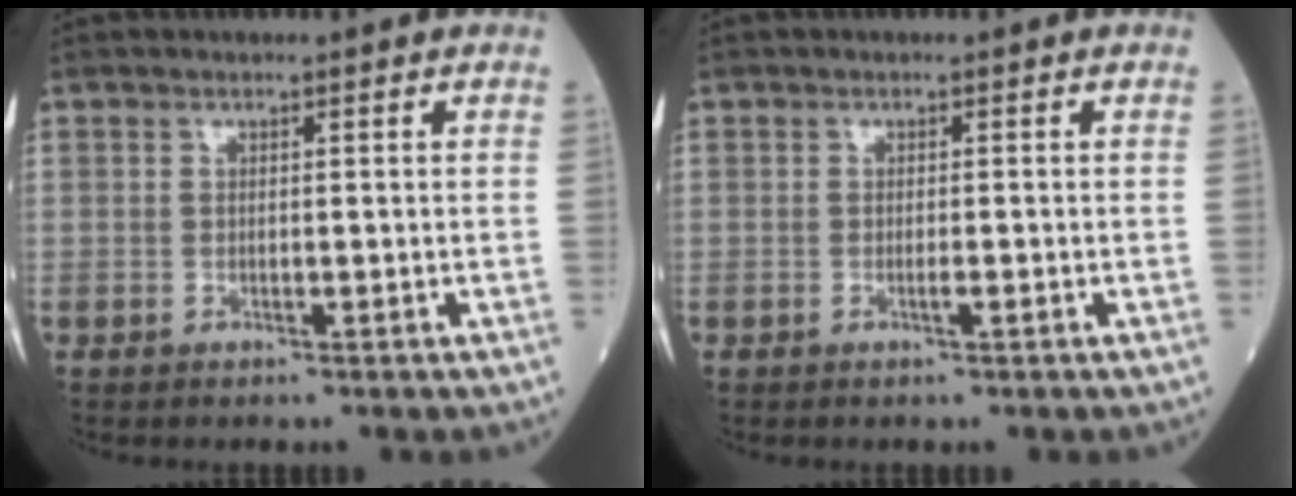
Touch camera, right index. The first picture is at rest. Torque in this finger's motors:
{"motor_torque": [0.36, 0.04, 0.19, 0.05]}